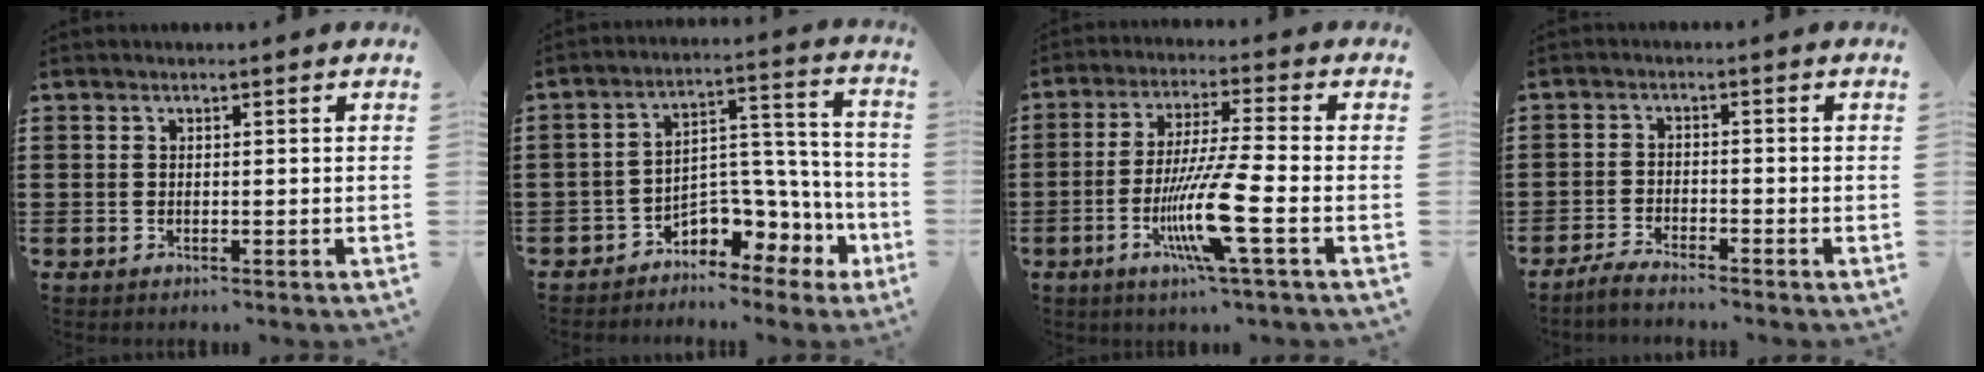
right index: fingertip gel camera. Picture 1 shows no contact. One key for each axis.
{"total": 5.7, "fx": -2.6, "fy": 4.5, "fz": 2.5, "tx": -0.055, "ty": -0.012, "tz": -0.045}
{"total": 10.9, "fx": -3.8, "fy": 0.4, "fz": 10.2, "tx": -0.210, "ty": -0.019, "tz": -0.077}
{"total": 2.4, "fx": -2.3, "fy": 0.0, "fz": 0.4, "tx": -0.011, "ty": 0.004, "tz": -0.048}